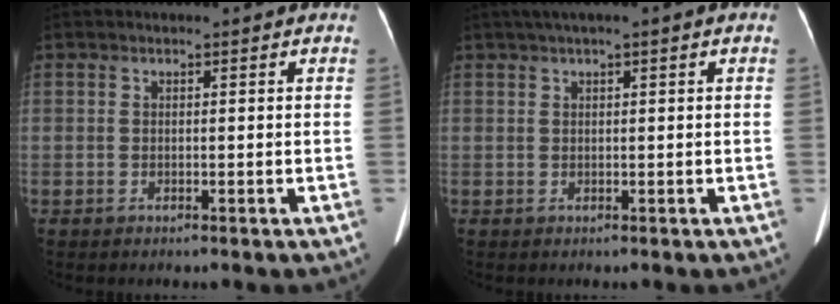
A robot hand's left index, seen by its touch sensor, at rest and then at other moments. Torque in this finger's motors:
{"motor_torque": [1.04, -1.10, 0.22, 0.15]}